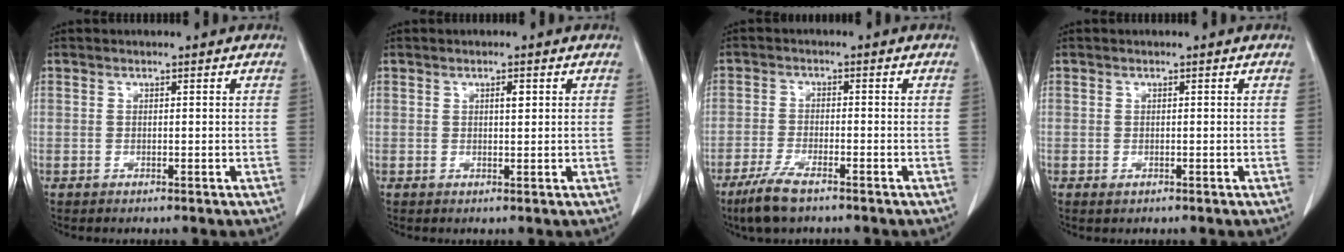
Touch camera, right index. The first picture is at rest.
{"total": 1.2, "force": [0.4, 0.3, 1.1], "torque": [-0.017, 0.001, 0.006]}
{"total": 5.9, "force": [-4.3, 1.1, 3.9], "torque": [-0.086, -0.012, -0.077]}
{"total": 0.6, "force": [-0.4, 0.4, 0.4], "torque": [-0.009, 0.000, -0.002]}